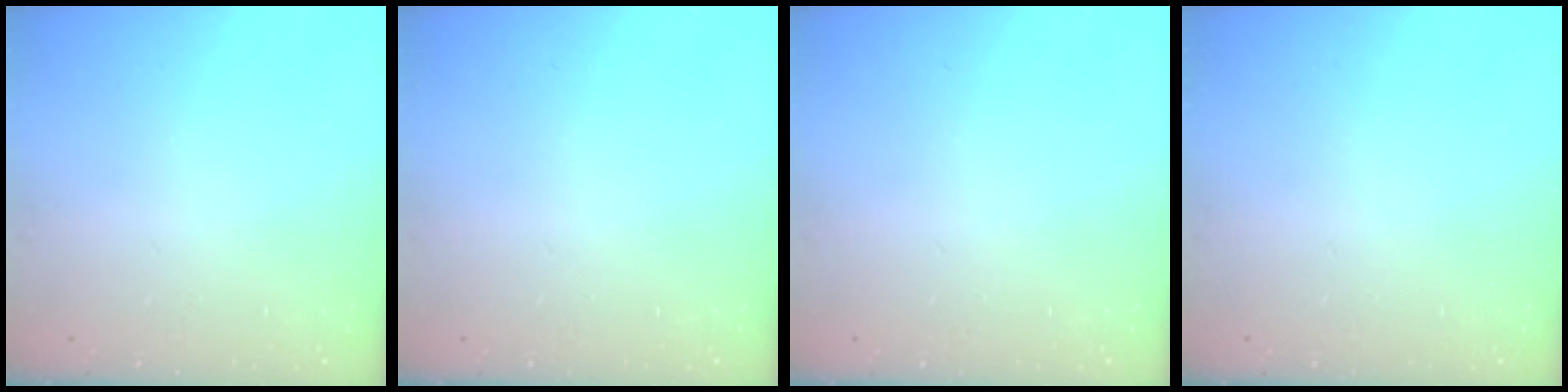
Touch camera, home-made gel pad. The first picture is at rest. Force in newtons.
{"total": 0.0}
{"total": 0.0}
{"total": 0.0}